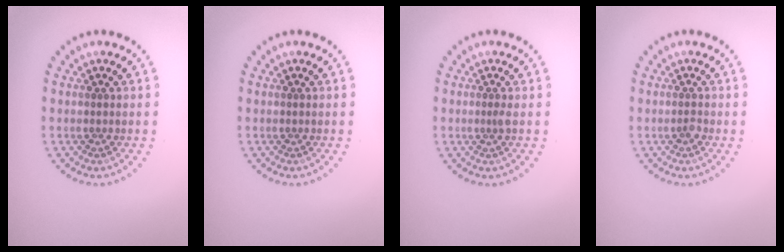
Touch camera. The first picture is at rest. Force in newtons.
{"total": 0.0}
{"total": 0.5, "press": 0.4, "slide": 0.4}
{"total": 0.7, "press": 0.5, "slide": 0.5}